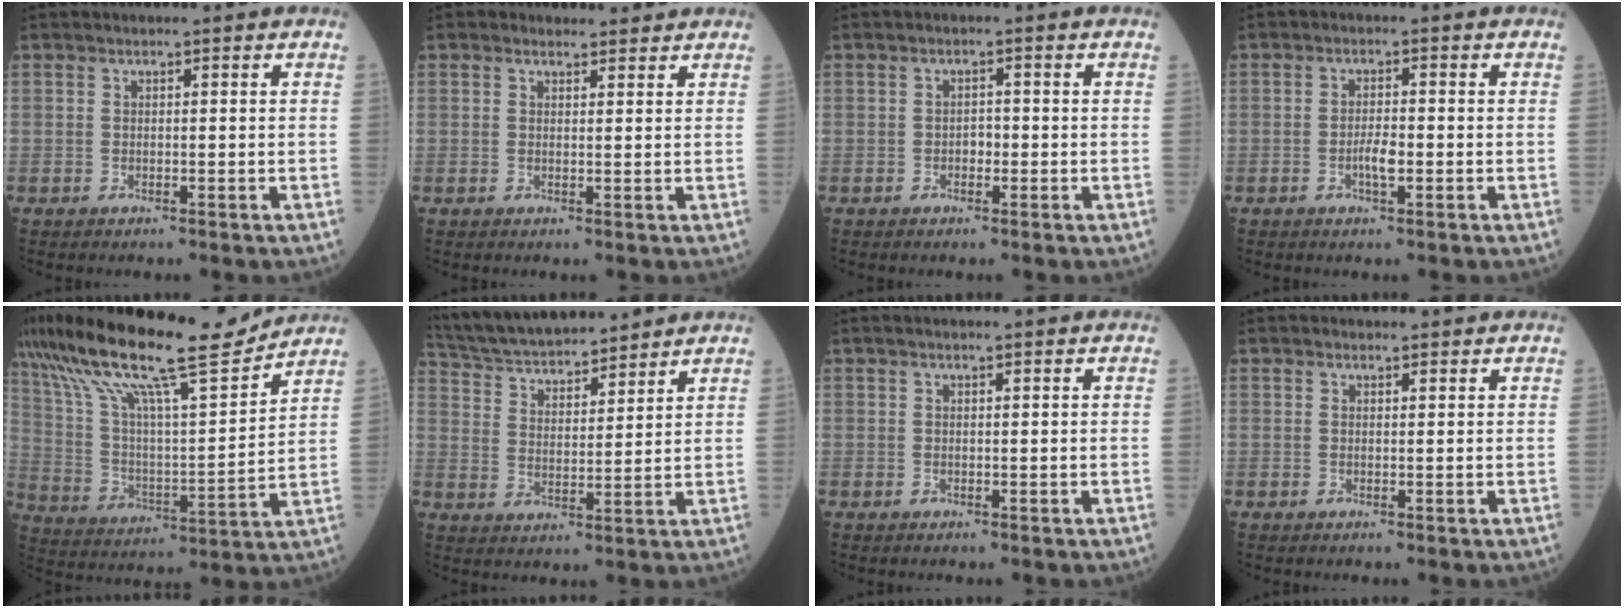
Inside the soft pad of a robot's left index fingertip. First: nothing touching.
{"total": 2.3, "force": [2.1, 0.9, 0.1], "torque": [-0.005, 0.009, 0.029]}
{"total": 1.4, "force": [-0.4, 0.8, 1.0], "torque": [-0.012, 0.005, -0.009]}
{"total": 2.6, "force": [-0.8, 0.6, 2.4], "torque": [-0.045, 0.002, -0.014]}
{"total": 21.9, "force": [17.8, 2.4, 12.5], "torque": [-0.244, 0.018, 0.311]}
{"total": 16.4, "force": [15.0, 2.9, 5.9], "torque": [-0.114, 0.031, 0.261]}
{"total": 1.0, "force": [0.7, 0.0, 0.7], "torque": [-0.015, 0.009, 0.012]}
{"total": 0.9, "force": [0.9, 0.2, 0.2], "torque": [-0.013, 0.005, 0.015]}